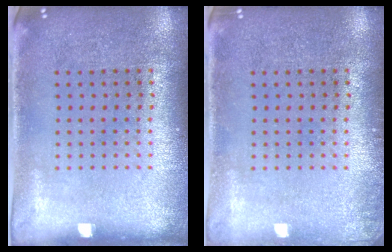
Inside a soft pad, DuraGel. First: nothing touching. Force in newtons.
{"total": 0.7, "press": 0.6, "slide": 0.2}